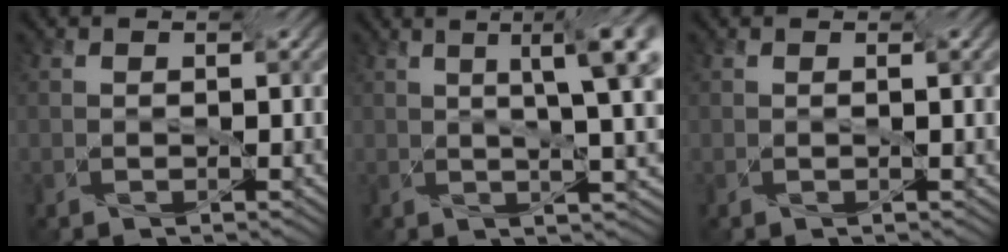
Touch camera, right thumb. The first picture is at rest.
{"total": 11.9, "force": [3.2, 4.0, 10.8], "torque": [-0.134, 0.037, 0.048]}
{"total": 1.0, "force": [0.3, -0.1, 0.9], "torque": [-0.014, 0.004, 0.005]}